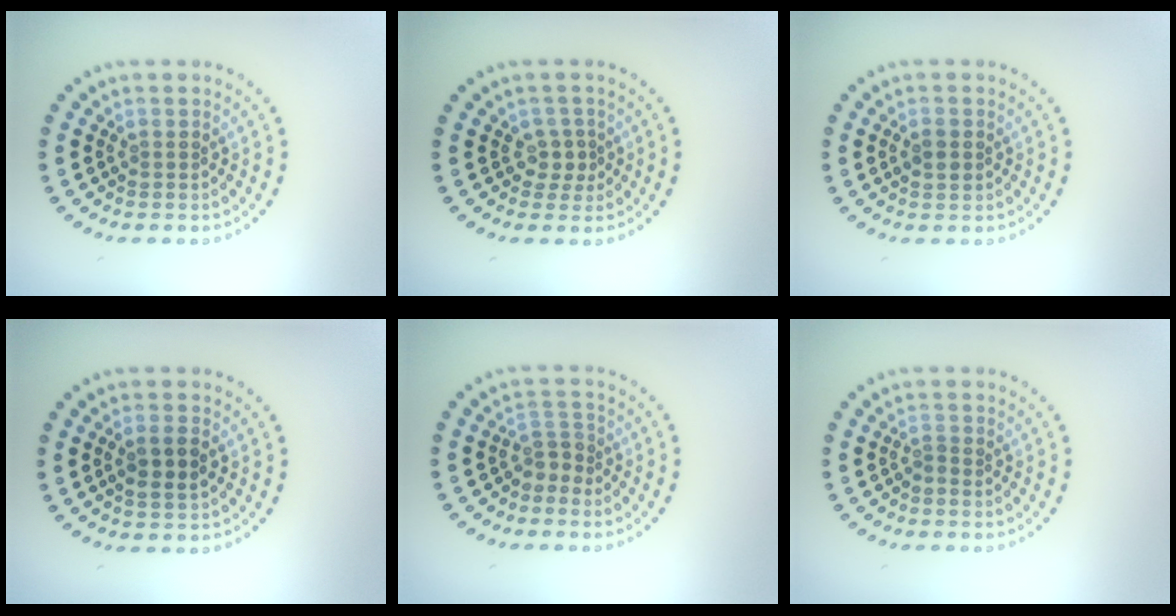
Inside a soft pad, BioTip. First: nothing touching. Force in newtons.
{"total": 1.6, "press": 1.2, "slide": 1.0}
{"total": 1.4, "press": 1.4, "slide": 0.1}
{"total": 2.4, "press": 2.3, "slide": 0.7}
{"total": 1.9, "press": 1.3, "slide": 1.4}
{"total": 0.6, "press": 0.2, "slide": 0.6}